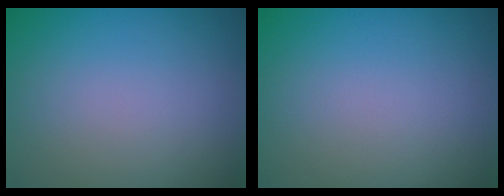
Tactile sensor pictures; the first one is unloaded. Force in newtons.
{"total": 0.0}